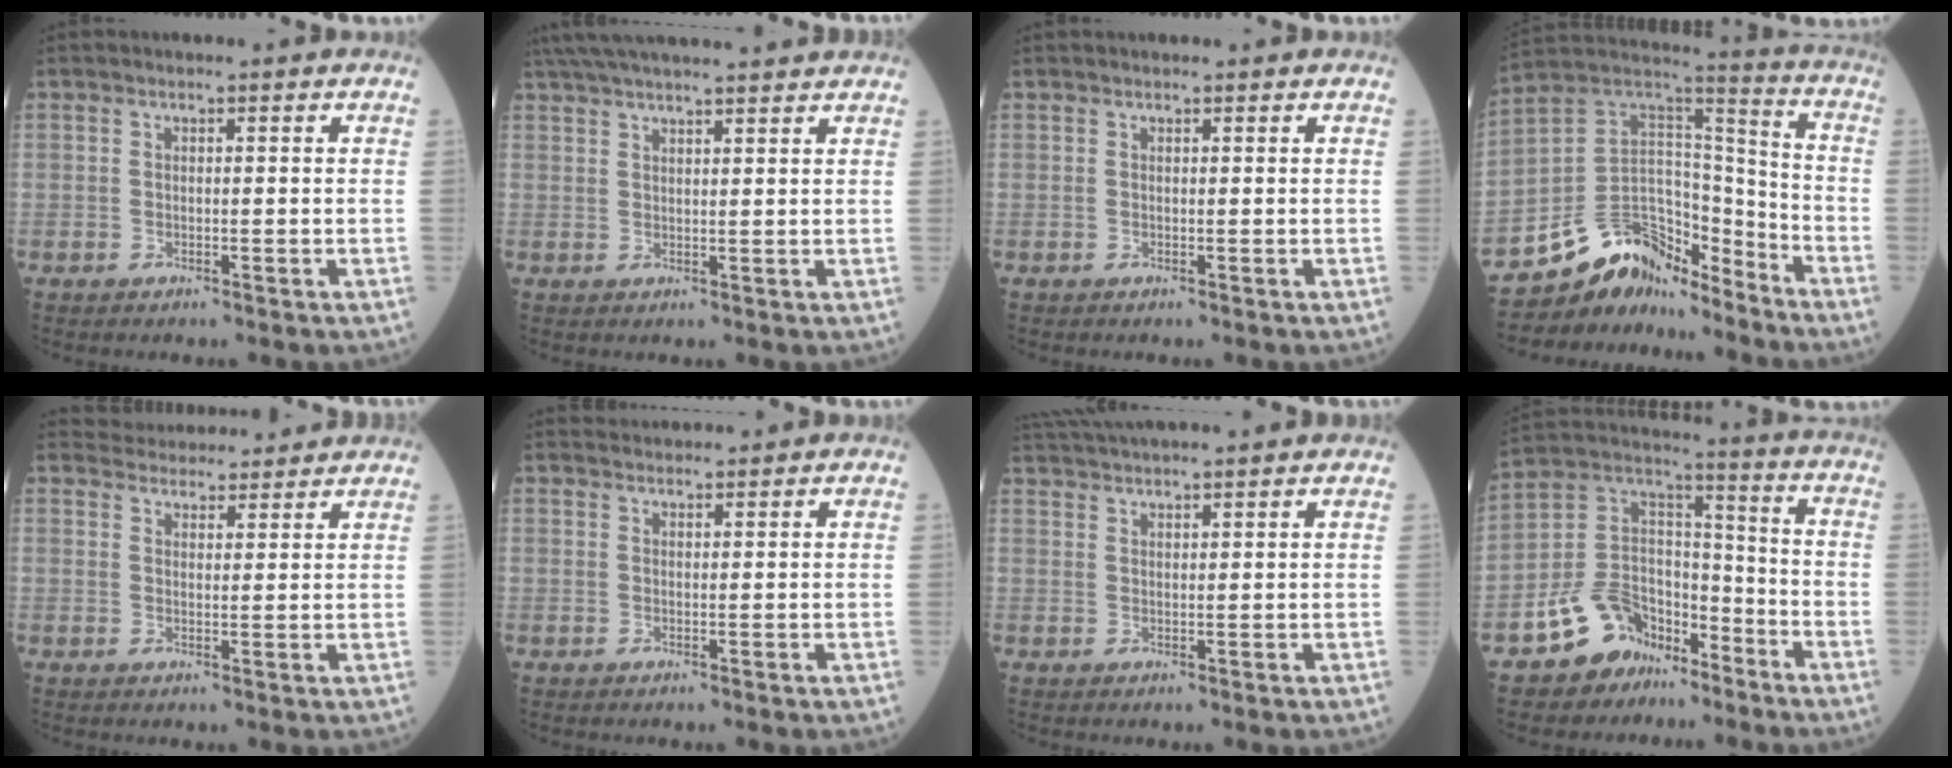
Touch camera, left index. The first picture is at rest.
{"total": 15.7, "force": [14.0, 0.8, 7.0], "torque": [-0.124, 0.046, 0.206]}
{"total": 1.1, "force": [1.0, 0.1, 0.3], "torque": [-0.009, 0.019, 0.015]}
{"total": 13.3, "force": [-11.6, 5.8, 2.9], "torque": [-0.048, 0.072, -0.212]}
{"total": 9.3, "force": [9.0, 1.8, 1.3], "torque": [-0.015, 0.022, 0.120]}
{"total": 2.8, "force": [2.8, 0.0, -0.1], "torque": [-0.005, 0.024, 0.053]}
{"total": 12.1, "force": [11.2, 0.4, 4.6], "torque": [-0.091, 0.035, 0.170]}
{"total": 10.9, "force": [-7.7, 7.0, 3.3], "torque": [-0.071, 0.042, -0.145]}